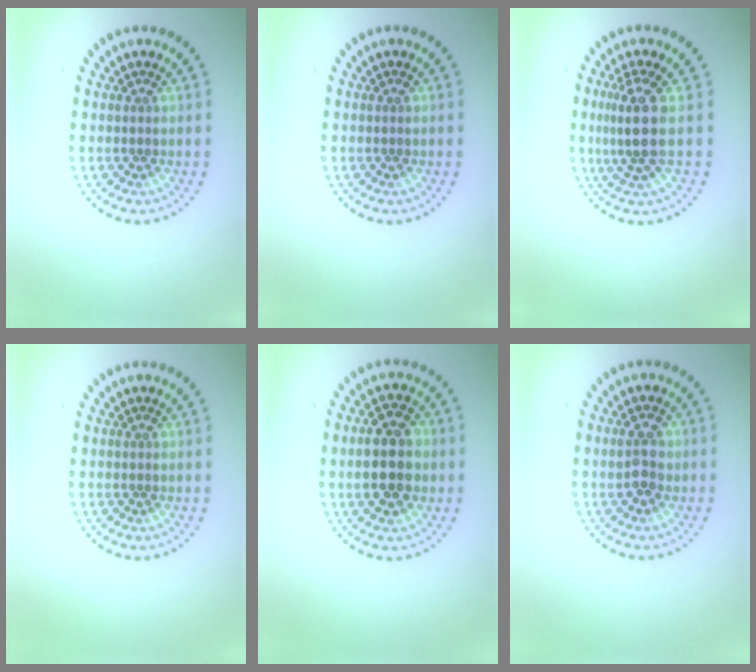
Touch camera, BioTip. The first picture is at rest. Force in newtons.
{"total": 0.0}
{"total": 3.5, "press": 2.7, "slide": 2.2}
{"total": 0.0}
{"total": 5.5, "press": 5.4, "slide": 0.3}
{"total": 2.4, "press": 2.4, "slide": 0.2}